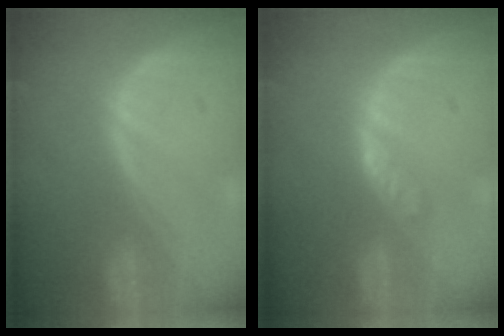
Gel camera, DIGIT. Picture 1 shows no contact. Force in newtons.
{"total": 2.4, "press": 2.4, "slide": 0.2}